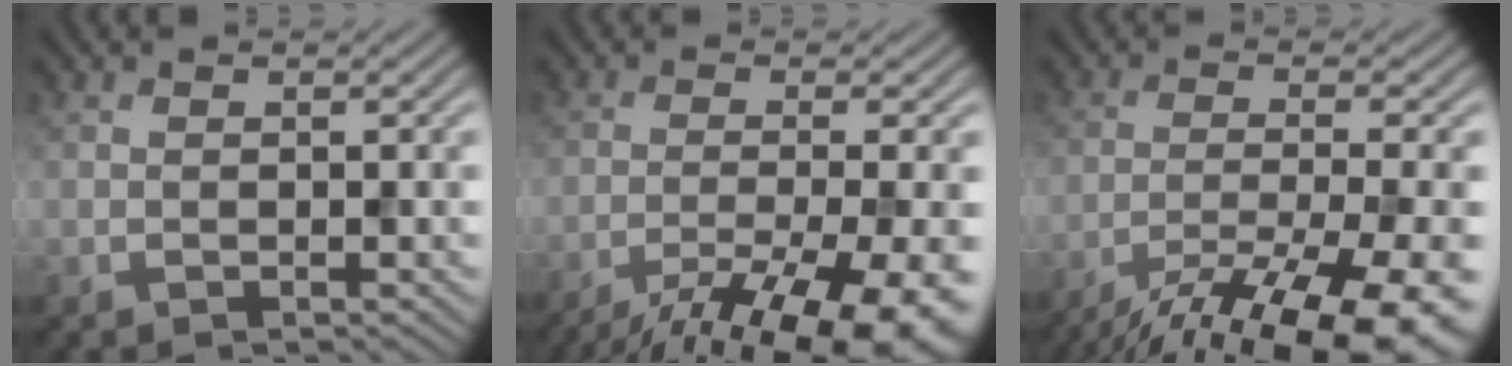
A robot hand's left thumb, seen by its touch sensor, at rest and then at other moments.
{"total": 13.2, "force": [-8.9, 2.6, 9.4], "torque": [-0.147, -0.022, -0.124]}
{"total": 15.6, "force": [-11.9, 3.3, 9.7], "torque": [-0.167, -0.036, -0.171]}